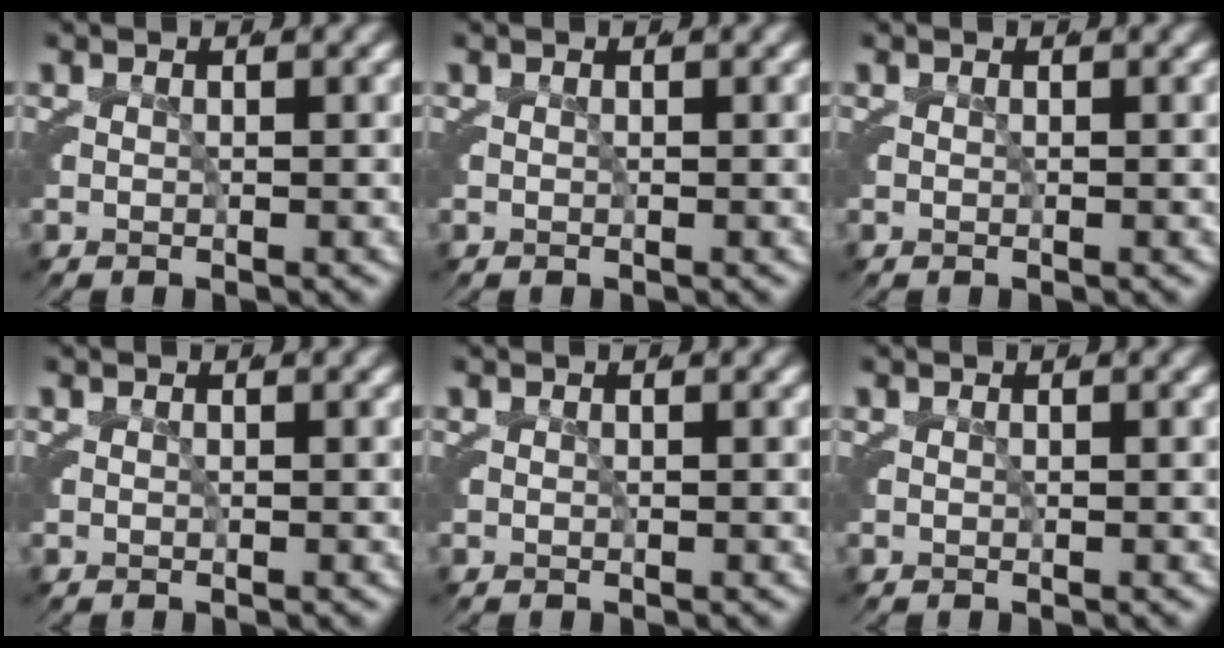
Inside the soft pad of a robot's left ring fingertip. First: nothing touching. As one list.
[{"total": 0.0}, {"total": 0.0}, {"total": 0.0}, {"total": 0.0}, {"total": 0.0}]